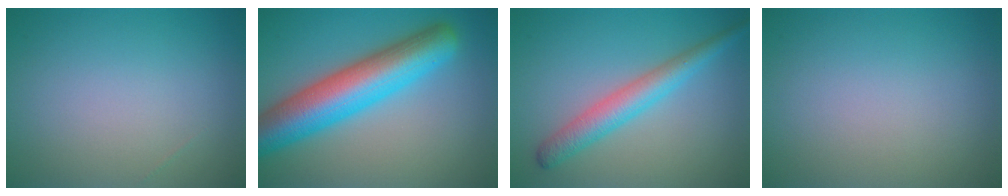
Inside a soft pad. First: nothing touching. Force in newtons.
{"total": 9.4, "press": 9.4, "slide": 0.3}
{"total": 3.7, "press": 3.7, "slide": 0.1}
{"total": 0.0}